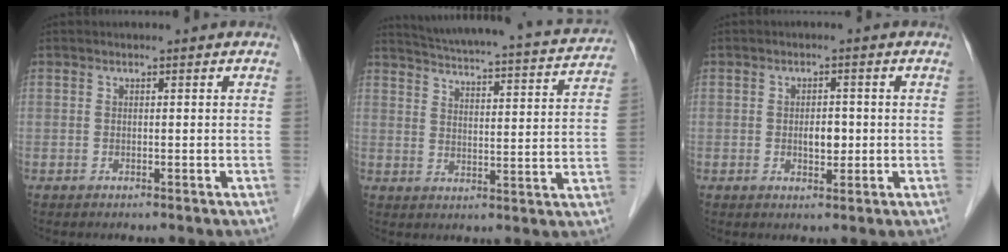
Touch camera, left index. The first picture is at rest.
{"total": 21.2, "force": [19.6, 2.6, 7.7], "torque": [-0.120, -0.019, 0.246]}
{"total": 2.7, "force": [-0.2, 1.5, 2.2], "torque": [-0.035, 0.001, -0.001]}